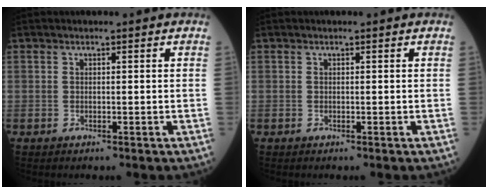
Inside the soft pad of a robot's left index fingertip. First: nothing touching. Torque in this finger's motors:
{"motor_torque": [0.00, 0.00, 0.00, 0.00]}